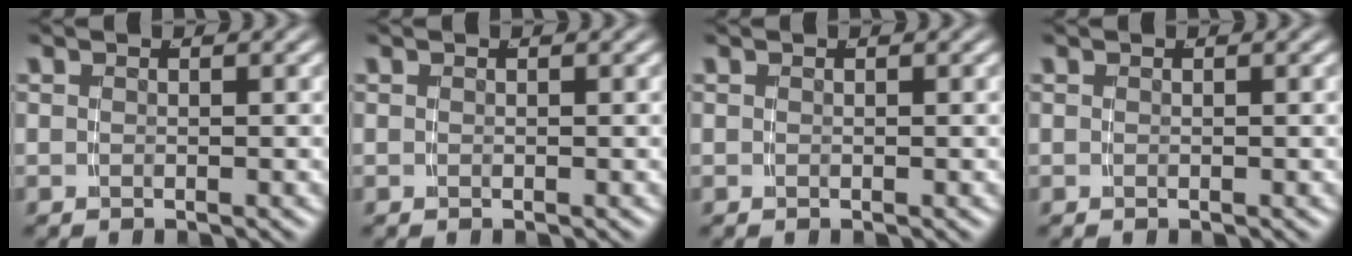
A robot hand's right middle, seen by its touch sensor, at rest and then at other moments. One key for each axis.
{"total": 0.0}
{"total": 0.0}
{"total": 0.0}